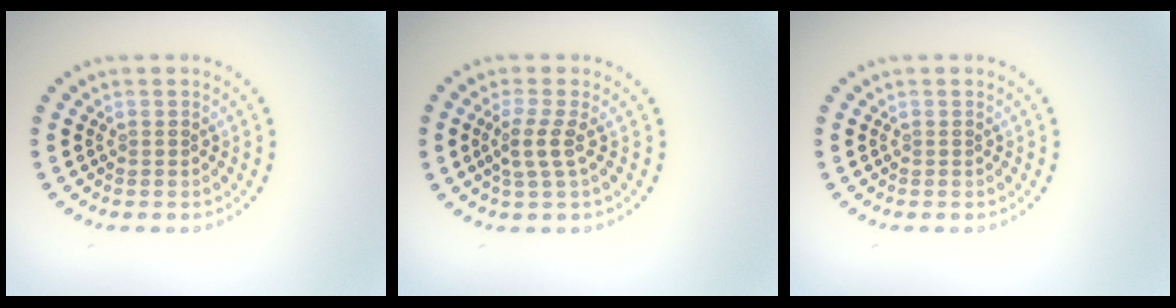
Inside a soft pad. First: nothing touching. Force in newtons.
{"total": 2.2, "press": 1.7, "slide": 1.4}
{"total": 0.0}